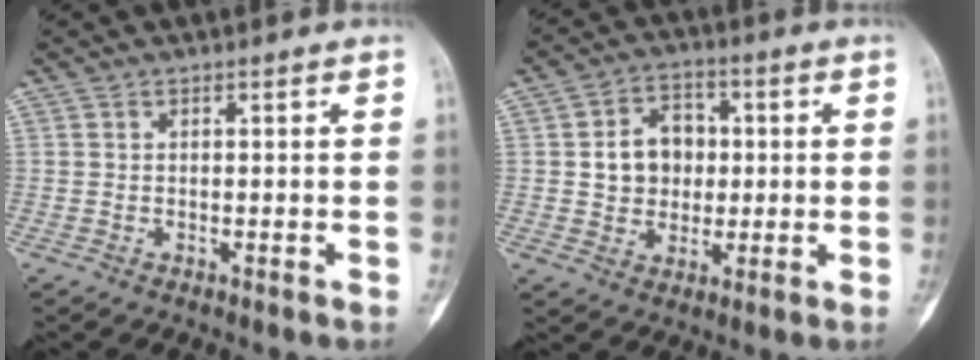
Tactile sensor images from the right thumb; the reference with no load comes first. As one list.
[{"total": 9.3, "force": [0.8, 7.7, 5.2], "torque": [-0.045, 0.010, 0.010]}]